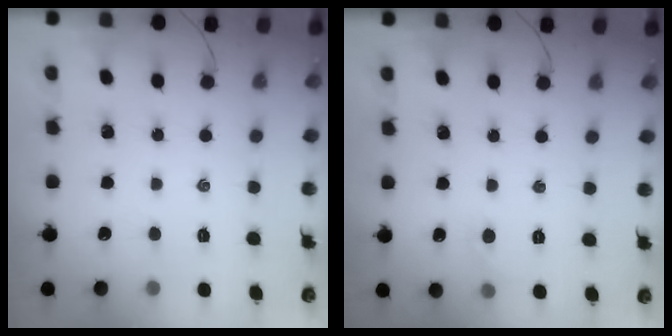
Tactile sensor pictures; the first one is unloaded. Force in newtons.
{"total": 3.5, "press": 3.3, "slide": 1.1}